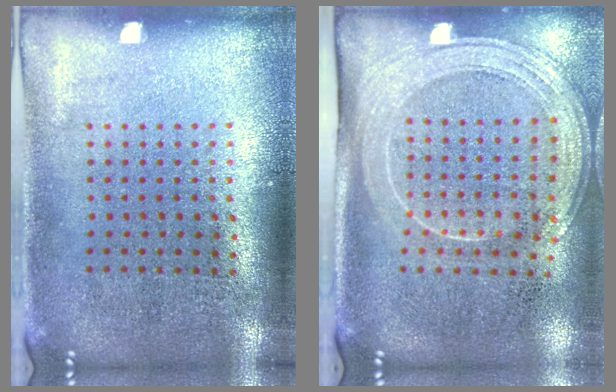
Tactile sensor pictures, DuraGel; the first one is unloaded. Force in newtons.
{"total": 2.0, "press": 1.8, "slide": 1.0}